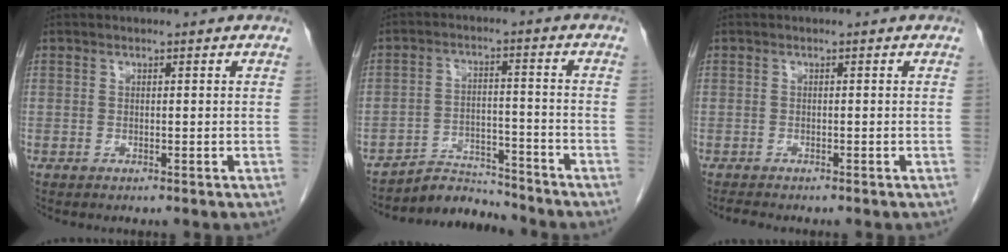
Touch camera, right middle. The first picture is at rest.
{"total": 6.0, "force": [-5.9, 0.5, -1.0], "torque": [0.018, 0.013, -0.096]}
{"total": 1.2, "force": [-1.2, 0.1, 0.4], "torque": [-0.012, -0.005, -0.020]}